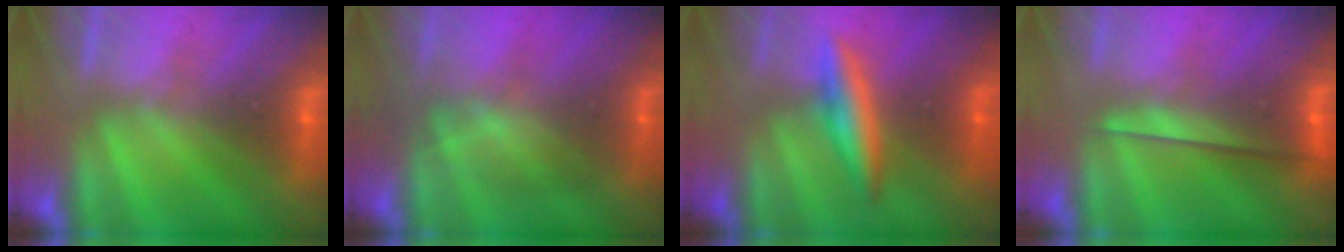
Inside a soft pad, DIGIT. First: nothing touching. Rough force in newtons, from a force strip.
{"total": 2.8}
{"total": 2.8}
{"total": 2.3}